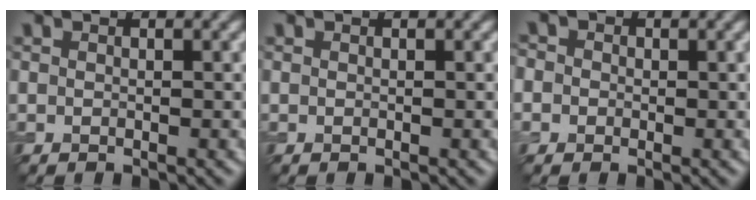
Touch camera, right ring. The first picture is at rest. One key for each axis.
{"total": 0.0}
{"total": 3.0, "fx": 0.8, "fy": 2.7, "fz": 1.2, "tx": 0.001, "ty": 0.021, "tz": -0.022}